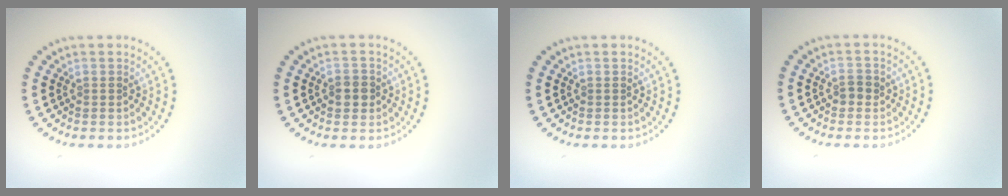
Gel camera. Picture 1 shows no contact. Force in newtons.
{"total": 1.7, "press": 1.6, "slide": 0.6}
{"total": 0.0}
{"total": 1.3, "press": 1.2, "slide": 0.4}